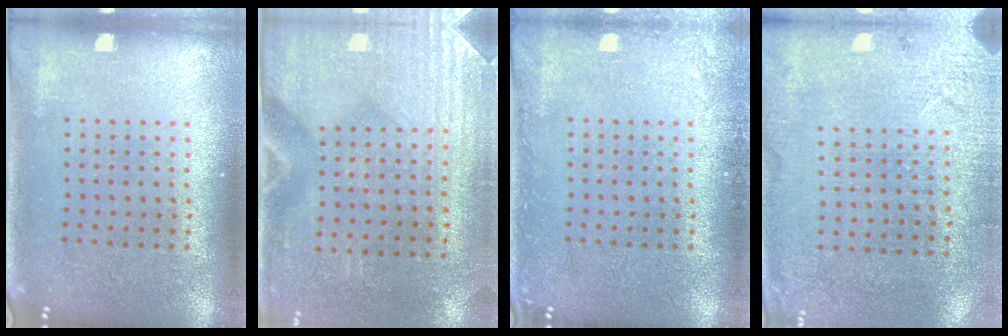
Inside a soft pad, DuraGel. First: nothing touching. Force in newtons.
{"total": 3.0, "press": 2.6, "slide": 1.5}
{"total": 1.2, "press": 1.2, "slide": 0.2}
{"total": 2.6, "press": 2.5, "slide": 0.8}